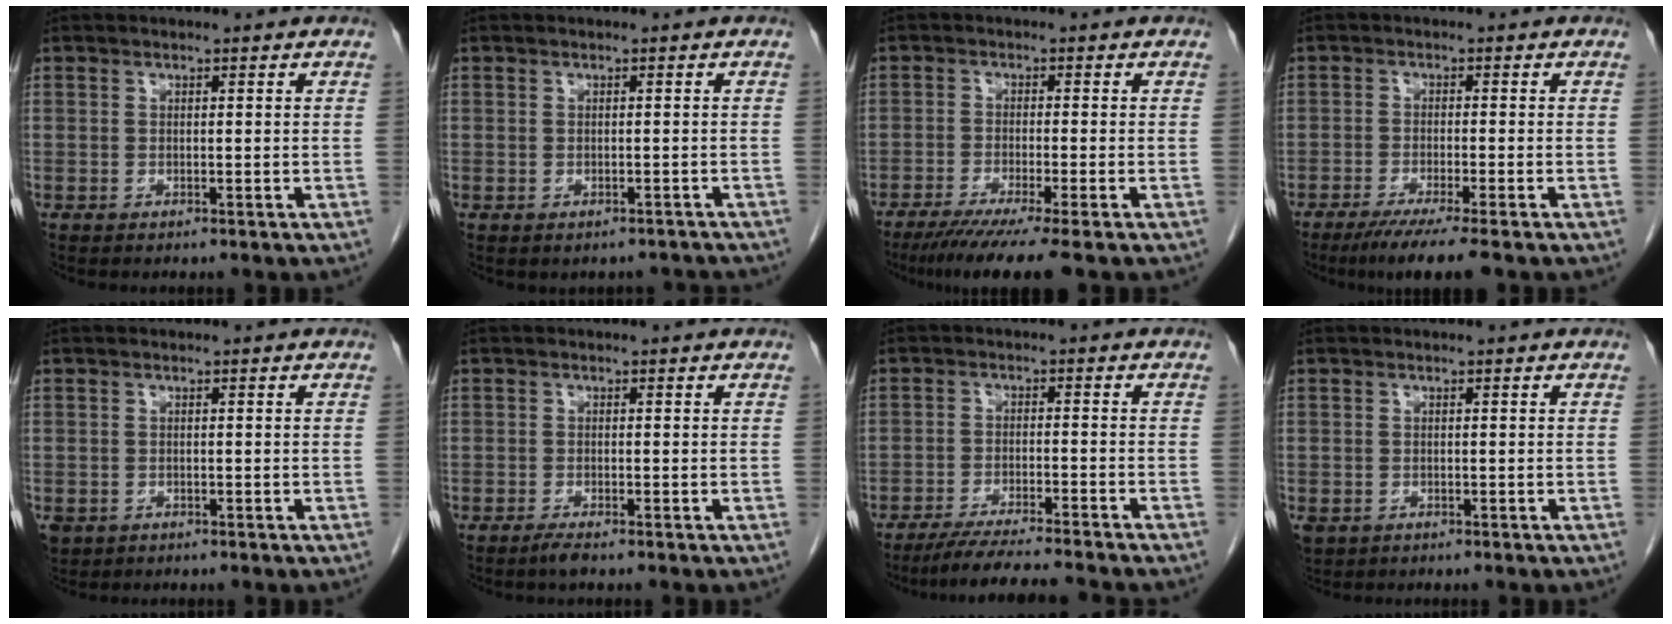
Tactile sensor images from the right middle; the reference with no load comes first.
{"total": 2.3, "force": [-1.9, 1.2, 0.4], "torque": [-0.004, 0.005, -0.022]}
{"total": 8.4, "force": [-6.4, -1.0, 5.3], "torque": [-0.076, -0.025, -0.102]}
{"total": 6.4, "force": [-4.7, -0.4, 4.3], "torque": [-0.066, -0.016, -0.078]}
{"total": 2.7, "force": [-1.4, 2.2, 0.7], "torque": [-0.017, -0.002, -0.019]}
{"total": 1.4, "force": [-1.2, 0.0, 0.9], "torque": [-0.024, -0.005, -0.021]}
{"total": 10.4, "force": [-9.3, -0.6, 4.7], "torque": [-0.060, -0.021, -0.145]}
{"total": 2.4, "force": [-1.1, 1.9, 0.8], "torque": [-0.020, -0.002, -0.013]}